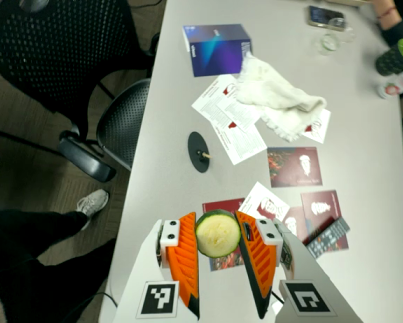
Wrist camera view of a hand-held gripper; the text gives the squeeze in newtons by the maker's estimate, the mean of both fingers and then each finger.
{"total": 10.3, "left": 9.9, "right": 10.7}